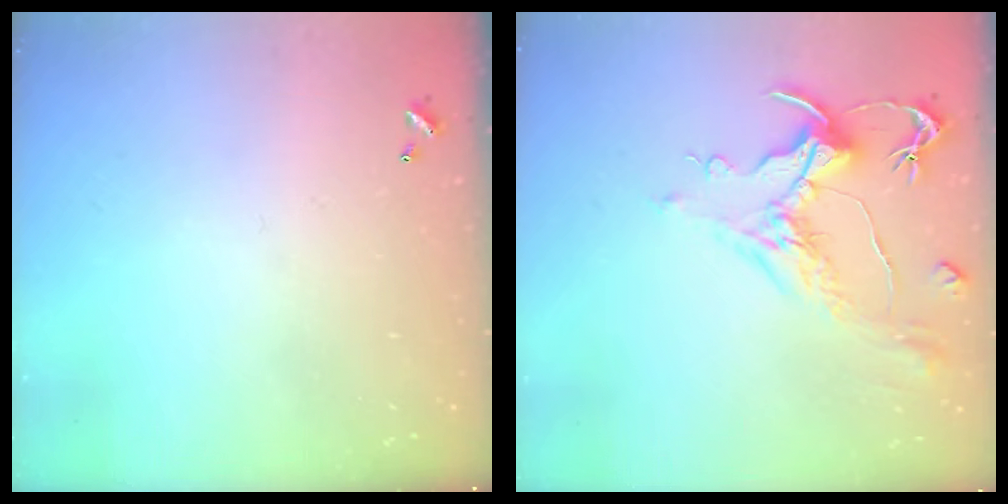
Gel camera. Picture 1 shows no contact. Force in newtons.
{"total": 1.7, "press": 0.9, "slide": 1.5}